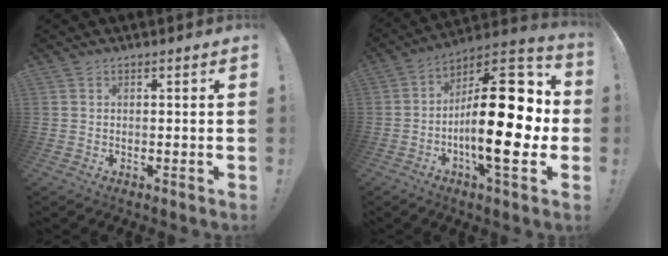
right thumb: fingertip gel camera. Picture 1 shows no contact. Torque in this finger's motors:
{"motor_torque": [0.29, 1.12, 1.58, -1.19, 0.18]}